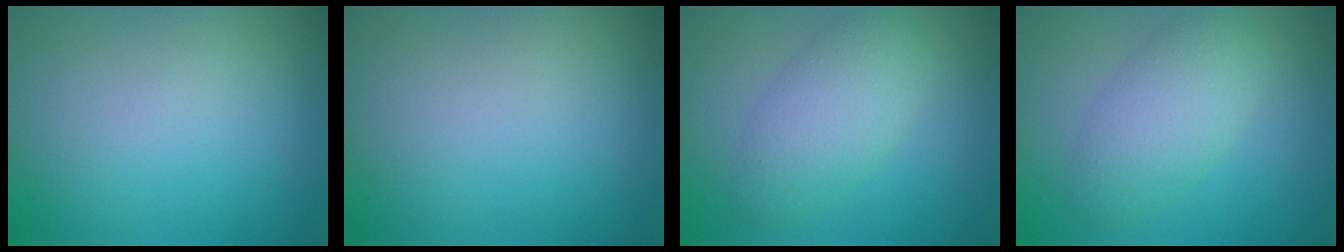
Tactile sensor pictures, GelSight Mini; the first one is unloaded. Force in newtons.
{"total": 0.0}
{"total": 4.1, "press": 4.1, "slide": 0.2}
{"total": 4.1, "press": 4.1, "slide": 0.2}